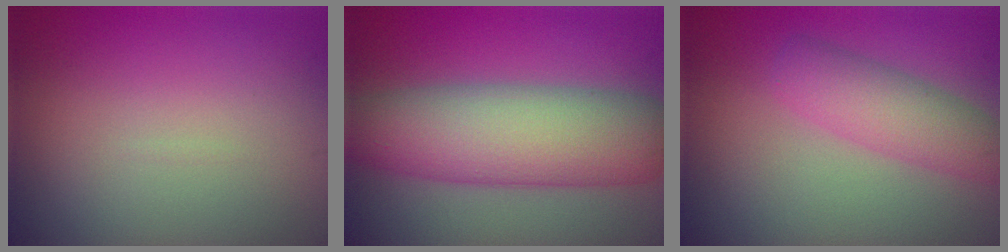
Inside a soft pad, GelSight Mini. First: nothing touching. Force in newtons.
{"total": 9.7, "press": 9.7, "slide": 0.3}
{"total": 4.2, "press": 4.2, "slide": 0.1}